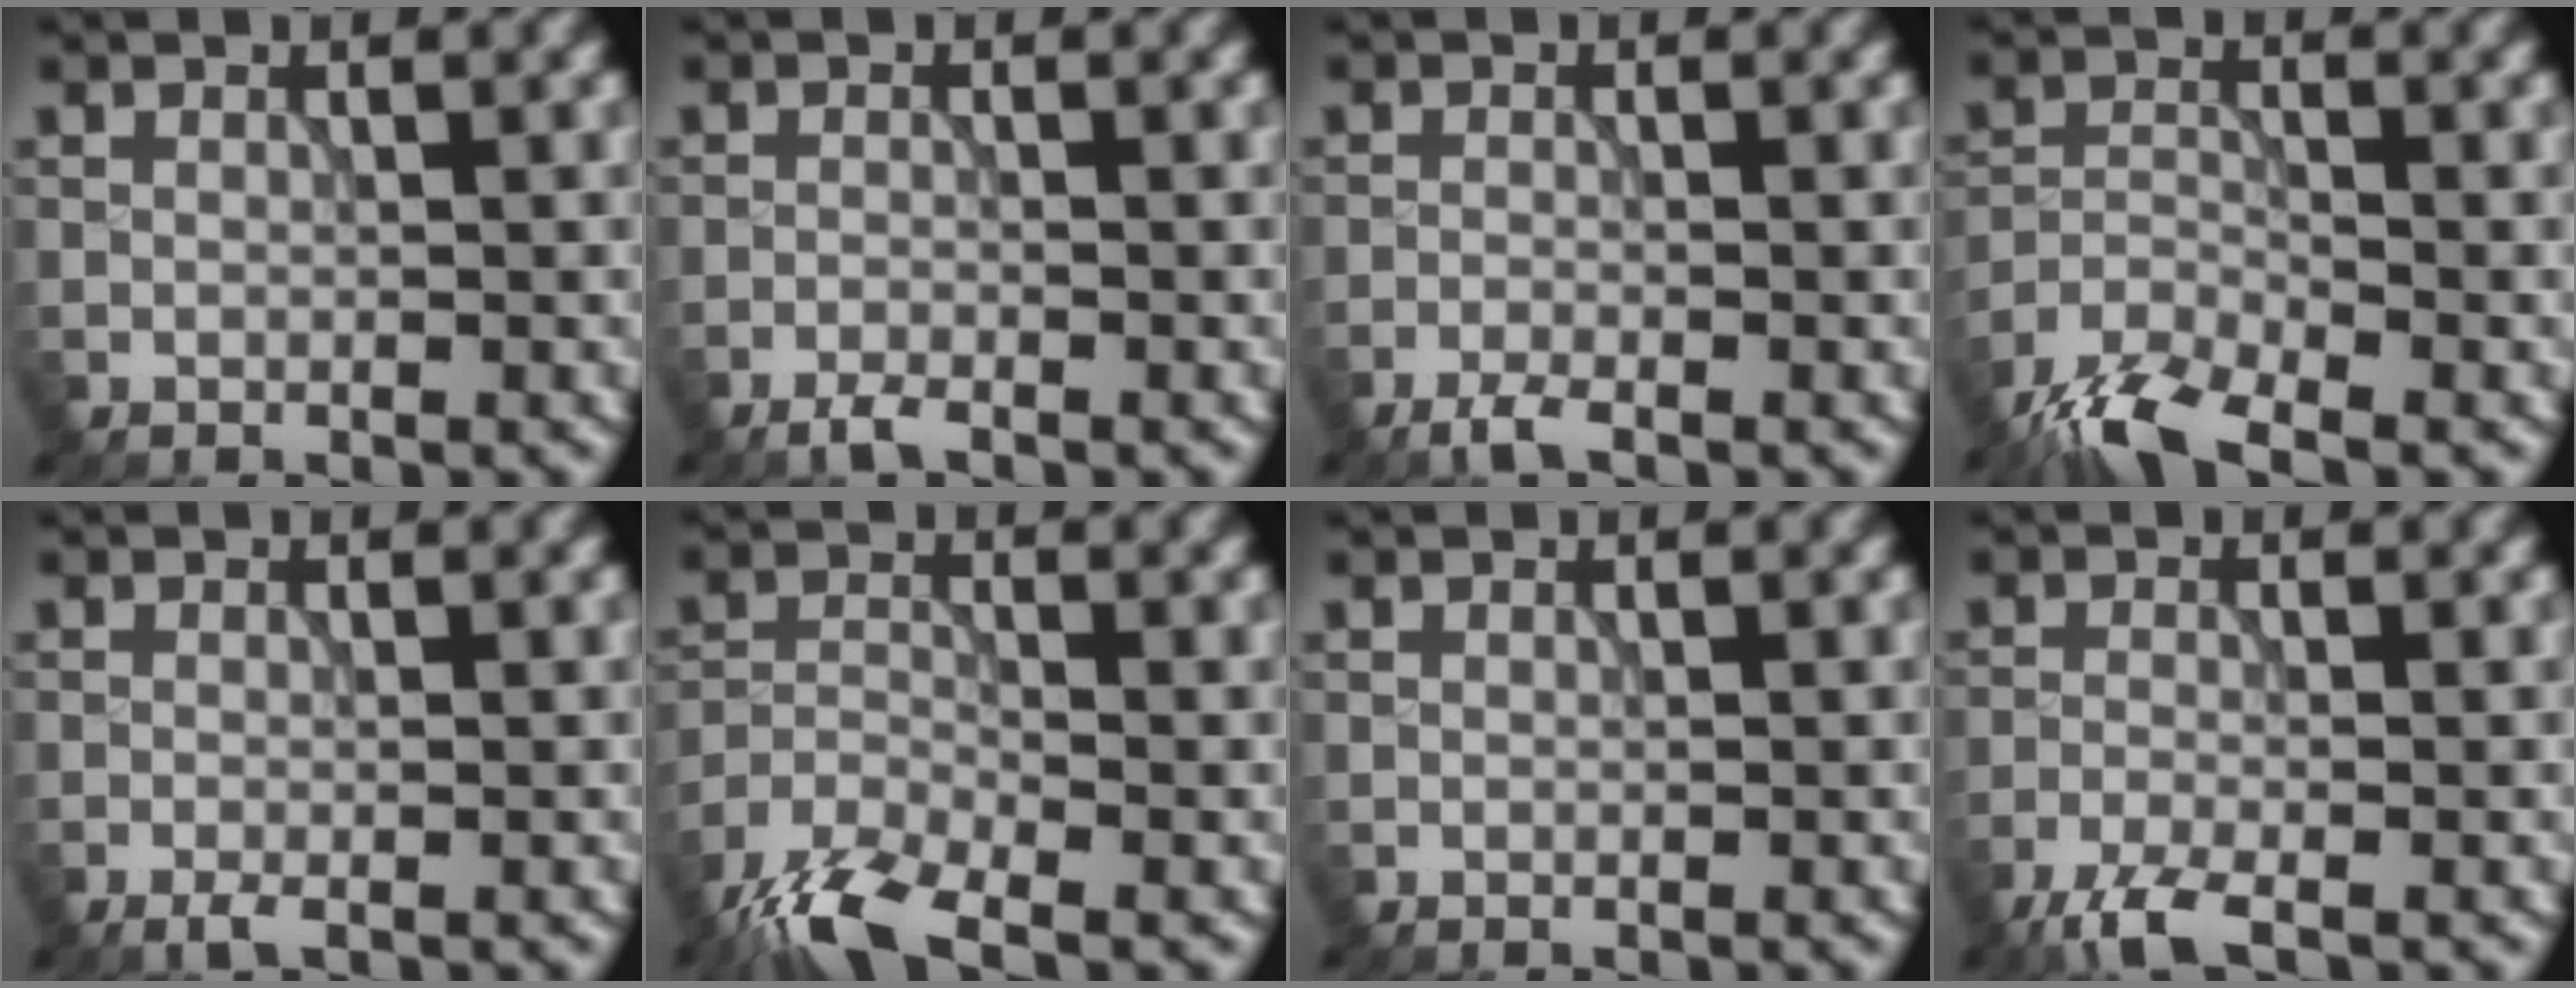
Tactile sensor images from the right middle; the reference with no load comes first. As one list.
[{"total": 1.5, "force": [-1.3, 0.2, 0.8], "torque": [-0.017, -0.002, -0.029]}, {"total": 1.9, "force": [-1.5, 0.3, 1.1], "torque": [-0.023, -0.005, -0.035]}, {"total": 6.1, "force": [-4.9, 1.7, 3.3], "torque": [-0.063, -0.010, -0.100]}, {"total": 1.2, "force": [-0.7, 0.2, 0.9], "torque": [-0.018, -0.002, -0.017]}, {"total": 6.8, "force": [-5.2, 1.9, 4.0], "torque": [-0.079, -0.011, -0.107]}, {"total": 0.0}, {"total": 3.3, "force": [-2.5, 0.6, 2.1], "torque": [-0.049, -0.009, -0.060]}]